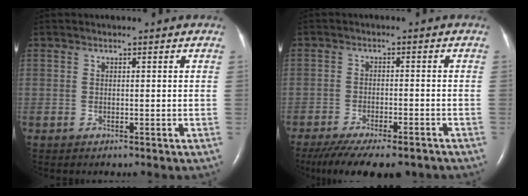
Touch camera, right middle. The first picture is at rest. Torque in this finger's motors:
{"motor_torque": [1.09, -1.05, 0.20, 0.10]}